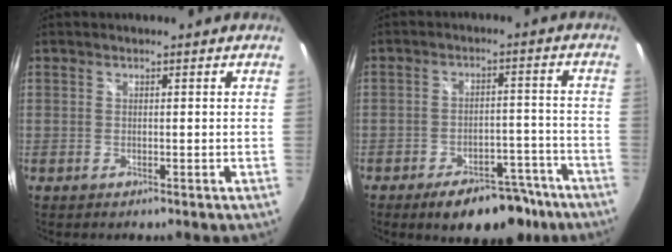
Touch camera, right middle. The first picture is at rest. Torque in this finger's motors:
{"motor_torque": [1.46, -0.68, 0.94, 0.21]}